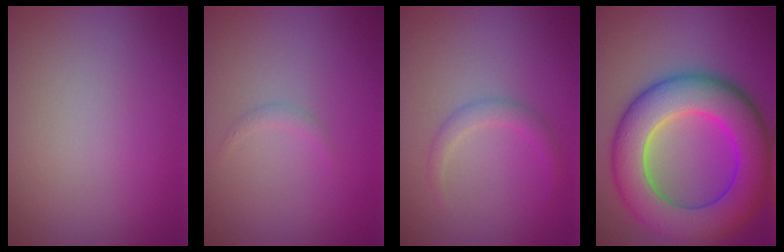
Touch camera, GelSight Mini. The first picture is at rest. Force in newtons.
{"total": 0.6, "press": 0.6, "slide": 0.0}
{"total": 1.5, "press": 1.5, "slide": 0.0}
{"total": 11.2, "press": 11.2, "slide": 0.2}